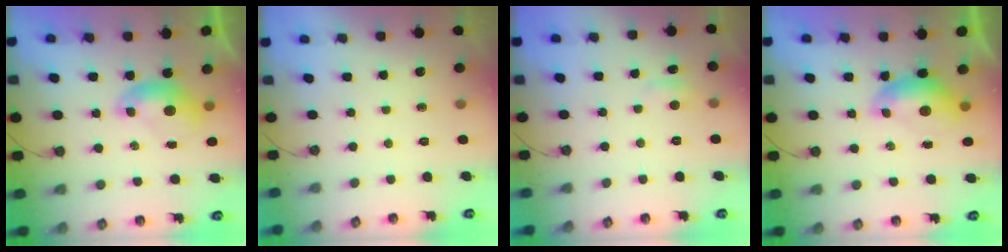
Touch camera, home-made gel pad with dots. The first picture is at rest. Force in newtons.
{"total": 0.0}
{"total": 2.1, "press": 2.0, "slide": 0.6}
{"total": 0.0}